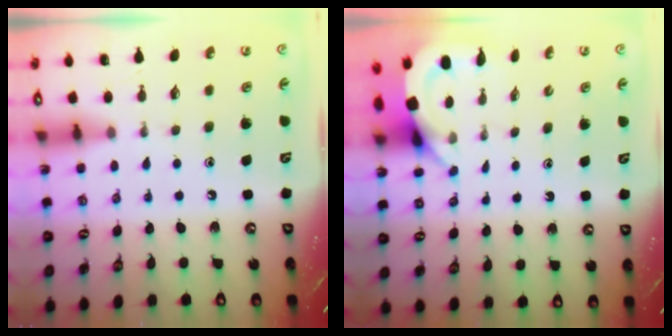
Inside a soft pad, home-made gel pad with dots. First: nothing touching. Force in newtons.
{"total": 3.7, "press": 3.7, "slide": 0.2}